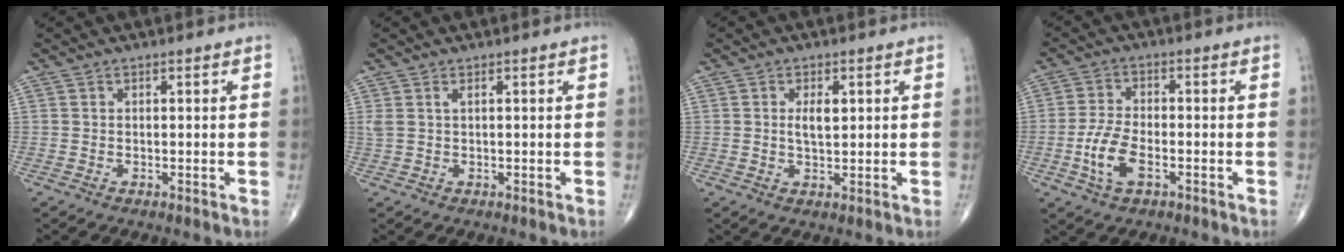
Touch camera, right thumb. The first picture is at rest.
{"total": 1.6, "force": [0.7, 0.5, 1.4], "torque": [-0.043, 0.012, 0.022]}
{"total": 3.4, "force": [0.8, 1.6, 2.9], "torque": [-0.048, -0.005, 0.014]}
{"total": 7.2, "force": [-2.4, 3.5, 5.8], "torque": [-0.126, 0.010, -0.048]}